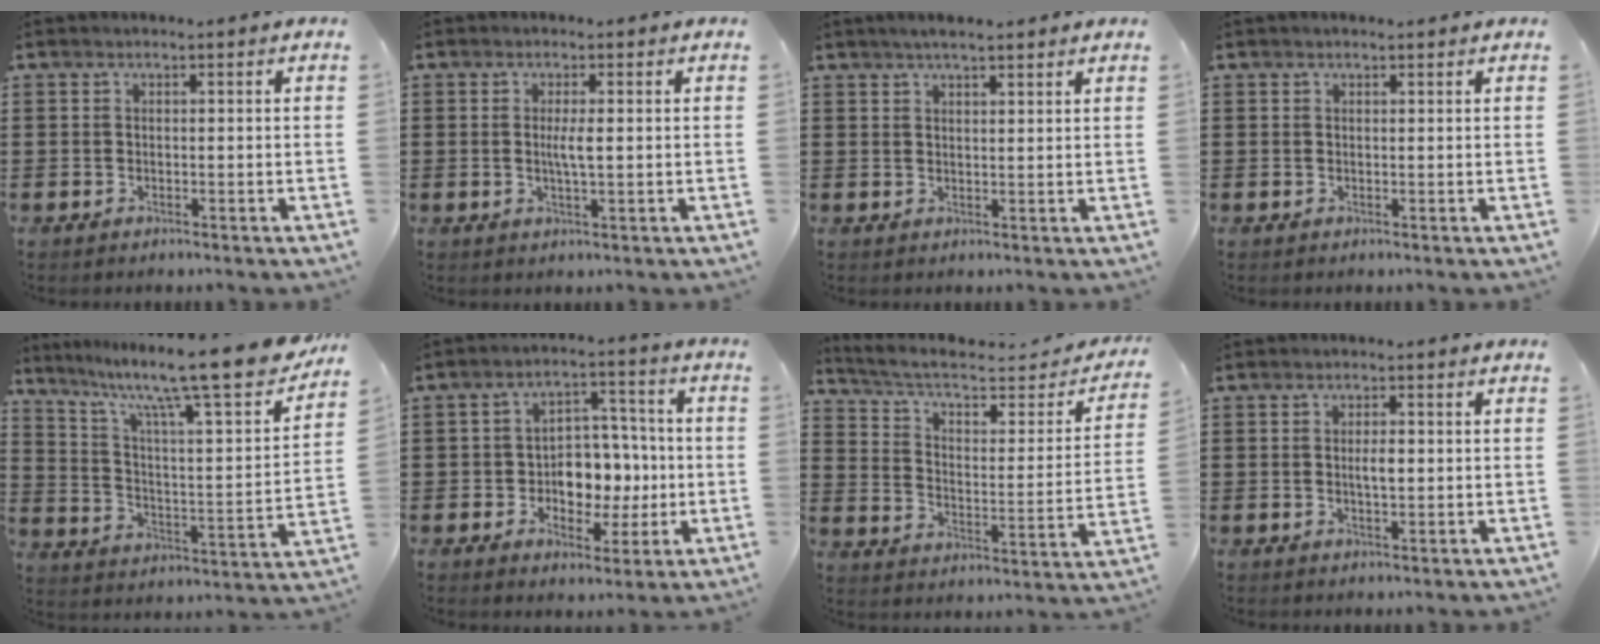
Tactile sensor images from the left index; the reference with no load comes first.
{"total": 2.8, "force": [0.1, 0.3, 2.8], "torque": [-0.054, -0.004, 0.001]}
{"total": 2.9, "force": [2.4, 0.4, 1.7], "torque": [-0.036, 0.006, 0.043]}
{"total": 0.5, "force": [0.4, 0.3, 0.1], "torque": [-0.004, 0.002, 0.007]}
{"total": 13.8, "force": [11.4, 0.3, 7.9], "torque": [-0.158, -0.087, 0.179]}
{"total": 7.5, "force": [-0.9, 5.8, 4.7], "torque": [-0.073, 0.011, -0.018]}
{"total": 5.8, "force": [4.4, 1.5, 3.5], "torque": [-0.088, -0.030, 0.068]}
{"total": 2.5, "force": [0.1, 0.8, 2.3], "torque": [-0.045, 0.001, 0.000]}